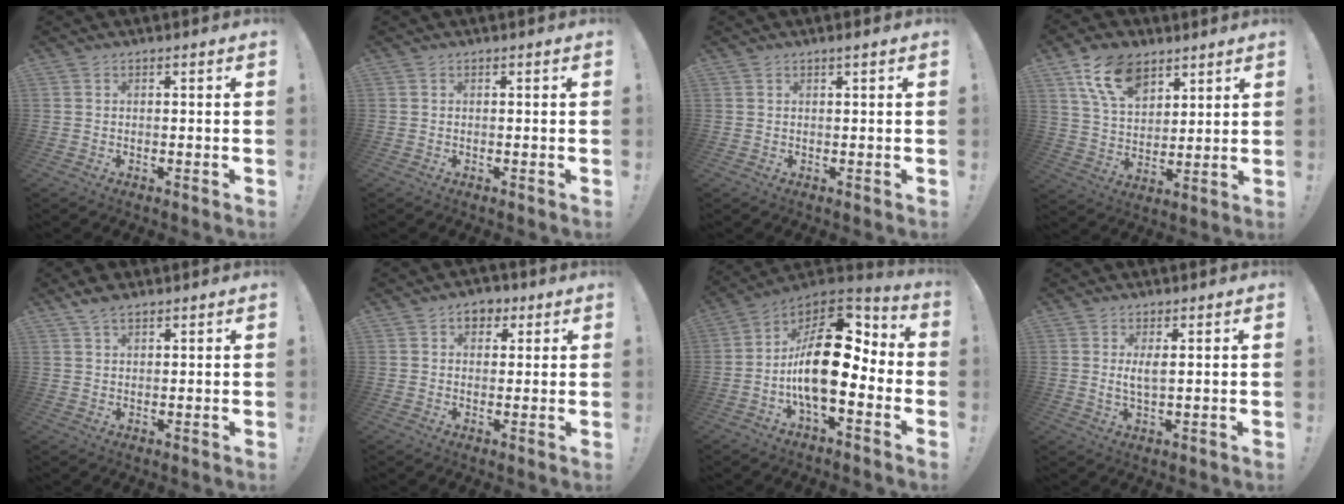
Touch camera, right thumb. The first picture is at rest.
{"total": 0.0}
{"total": 0.8, "force": [0.5, -0.2, 0.7], "torque": [-0.021, 0.005, 0.009]}
{"total": 13.8, "force": [8.4, 8.1, 7.4], "torque": [-0.136, -0.029, 0.161]}
{"total": 4.5, "force": [3.3, 1.9, 2.4], "torque": [-0.041, -0.010, 0.062]}
{"total": 5.0, "force": [2.0, 3.8, 2.4], "torque": [-0.026, -0.001, 0.034]}
{"total": 21.2, "force": [-1.5, 10.1, 18.5], "torque": [-0.322, 0.014, -0.023]}
{"total": 3.6, "force": [1.1, 0.9, 3.3], "torque": [-0.059, -0.006, 0.018]}